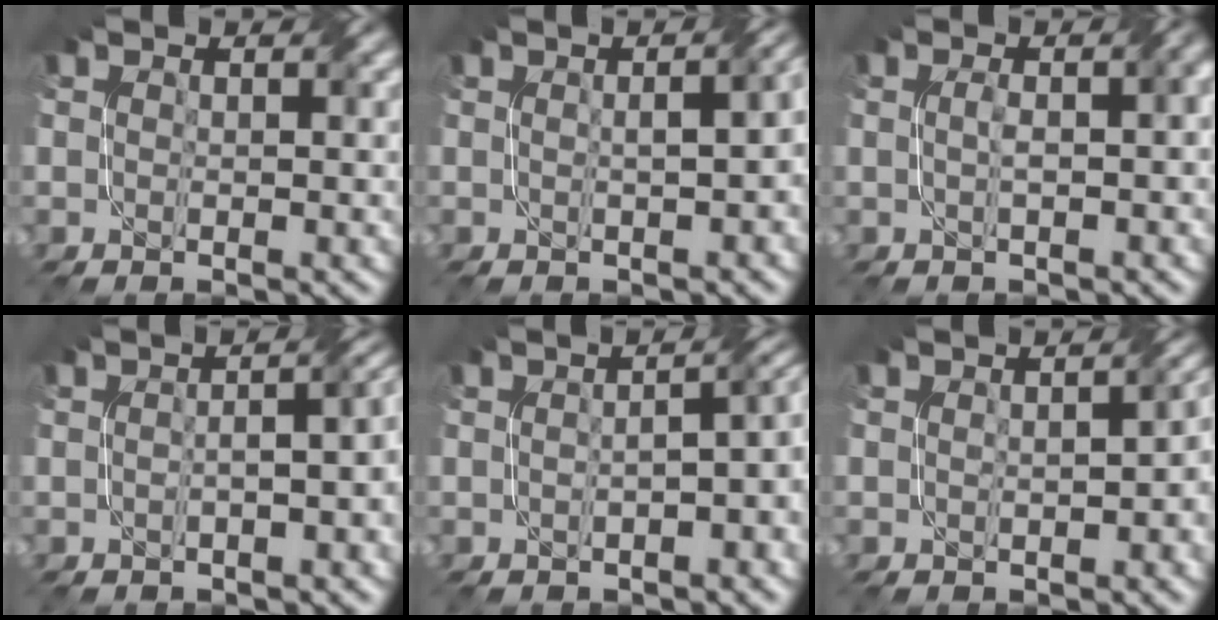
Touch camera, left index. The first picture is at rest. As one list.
[{"total": 5.7, "force": [0.2, 2.5, 5.1], "torque": [-0.032, 0.019, -0.002]}, {"total": 3.8, "force": [0.0, 1.4, 3.6], "torque": [-0.034, 0.012, -0.002]}, {"total": 5.5, "force": [-0.9, 2.2, 5.0], "torque": [-0.041, 0.006, -0.015]}, {"total": 5.6, "force": [-0.8, 2.1, 5.1], "torque": [-0.050, 0.003, -0.012]}, {"total": 4.1, "force": [-0.6, 1.9, 3.6], "torque": [-0.035, 0.001, -0.005]}]